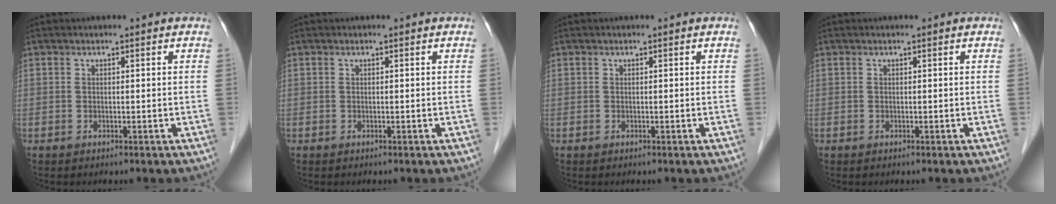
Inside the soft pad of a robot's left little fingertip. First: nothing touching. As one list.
[{"total": 0.0}, {"total": 0.0}, {"total": 0.0}]